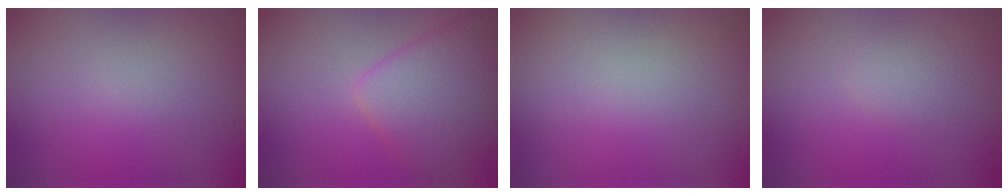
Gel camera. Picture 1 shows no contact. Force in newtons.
{"total": 5.7, "press": 5.7, "slide": 0.2}
{"total": 0.0}
{"total": 1.1, "press": 1.1, "slide": 0.0}